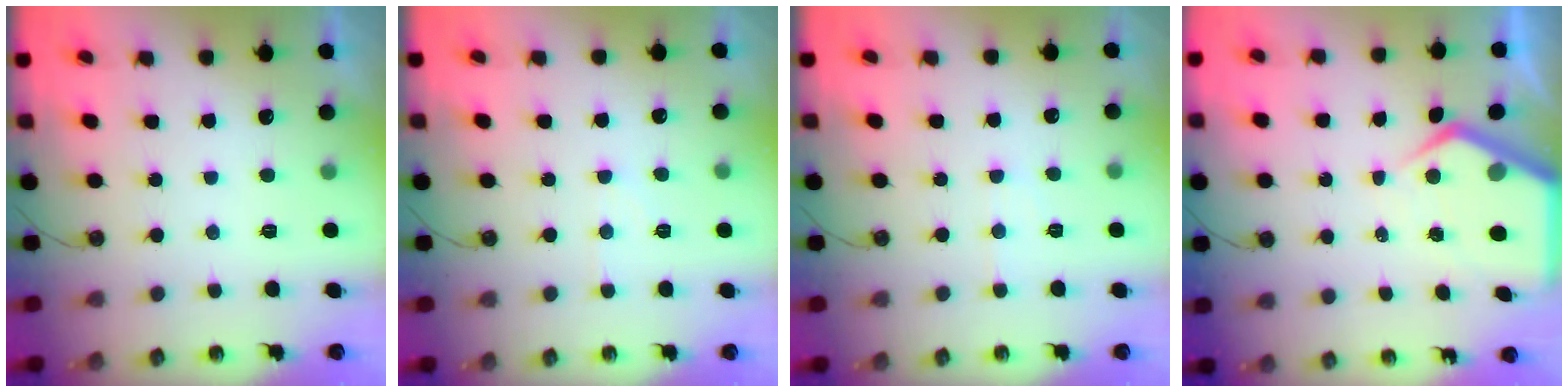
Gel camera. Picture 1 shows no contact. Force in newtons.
{"total": 4.9, "press": 4.8, "slide": 0.9}
{"total": 4.6, "press": 4.6, "slide": 0.6}
{"total": 8.0, "press": 7.9, "slide": 0.8}